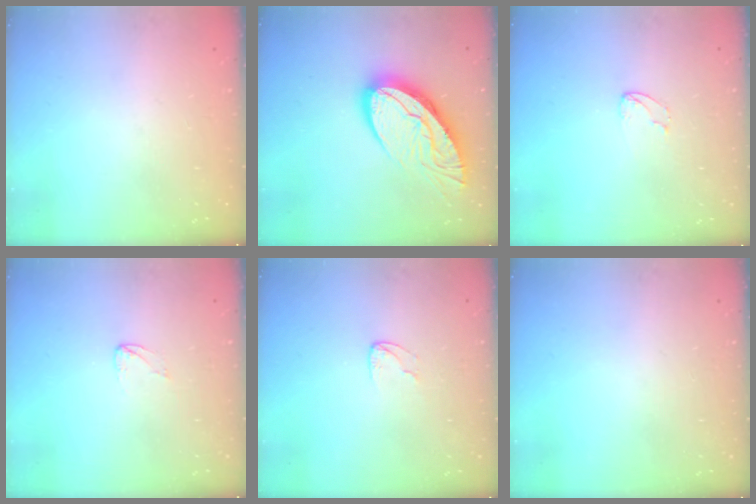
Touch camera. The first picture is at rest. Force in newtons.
{"total": 15.5, "press": 15.4, "slide": 1.3}
{"total": 2.8, "press": 2.8, "slide": 0.2}
{"total": 2.7, "press": 2.7, "slide": 0.2}
{"total": 3.3, "press": 3.3, "slide": 0.3}
{"total": 0.0}